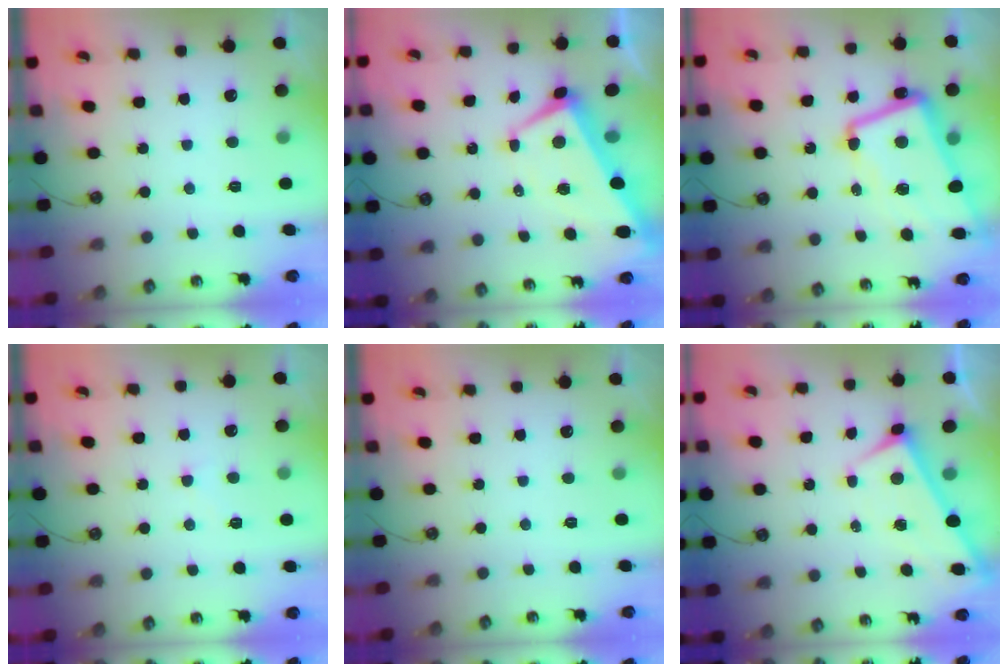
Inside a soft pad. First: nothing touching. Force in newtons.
{"total": 2.2, "press": 1.9, "slide": 1.1}
{"total": 8.8, "press": 8.5, "slide": 2.1}
{"total": 0.9, "press": 0.5, "slide": 0.7}
{"total": 0.0}
{"total": 1.4, "press": 1.3, "slide": 0.5}